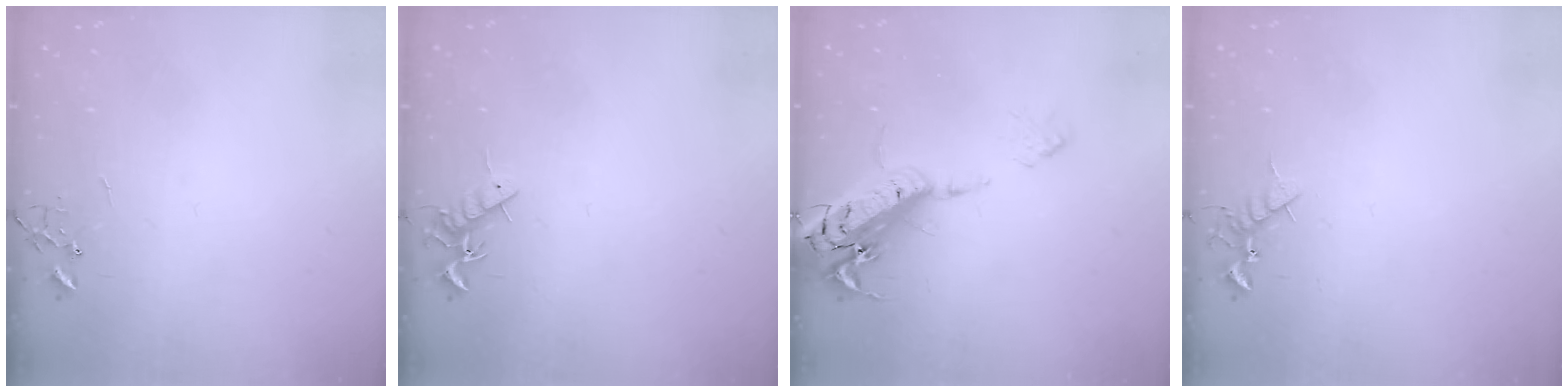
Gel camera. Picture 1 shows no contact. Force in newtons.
{"total": 7.6, "press": 7.5, "slide": 0.8}
{"total": 22.4, "press": 22.0, "slide": 4.3}
{"total": 7.0, "press": 6.9, "slide": 1.1}